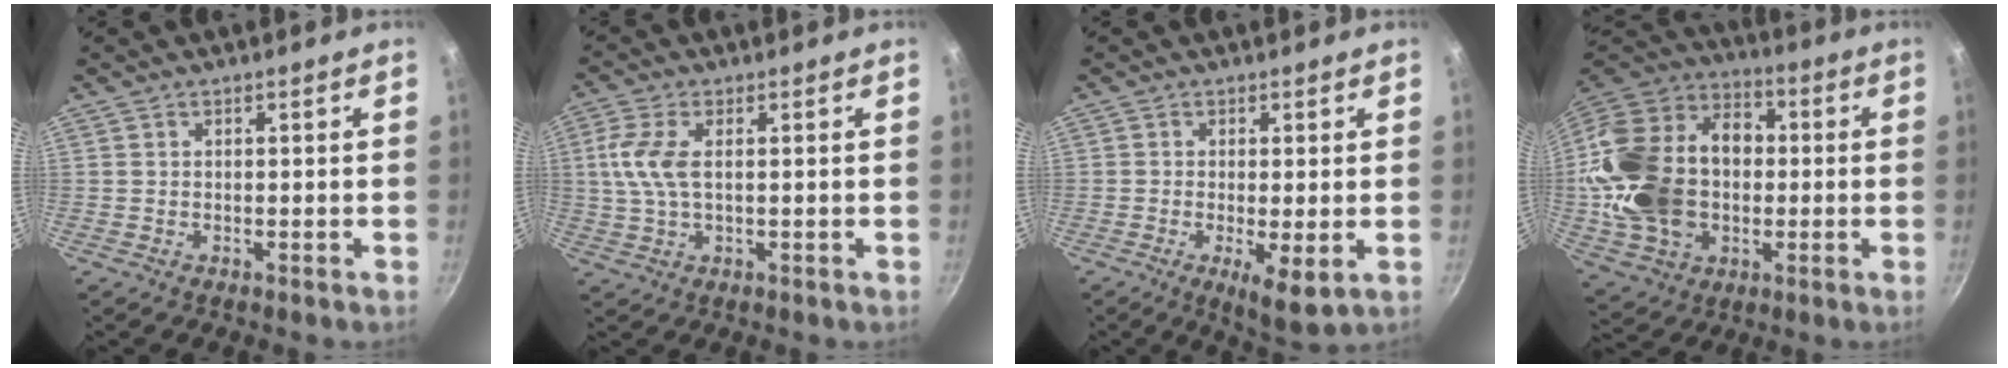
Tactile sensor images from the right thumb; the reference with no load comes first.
{"total": 6.9, "force": [1.0, 3.3, 6.0], "torque": [-0.135, 0.008, 0.016]}
{"total": 6.4, "force": [-1.3, 1.6, 6.0], "torque": [-0.098, -0.013, -0.013]}
{"total": 26.8, "force": [-0.9, 19.8, 18.0], "torque": [-0.328, 0.044, -0.007]}